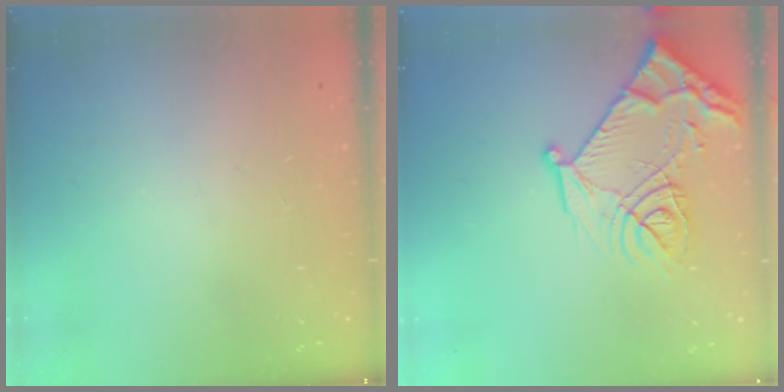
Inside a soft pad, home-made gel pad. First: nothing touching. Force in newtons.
{"total": 16.3, "press": 16.3, "slide": 1.8}